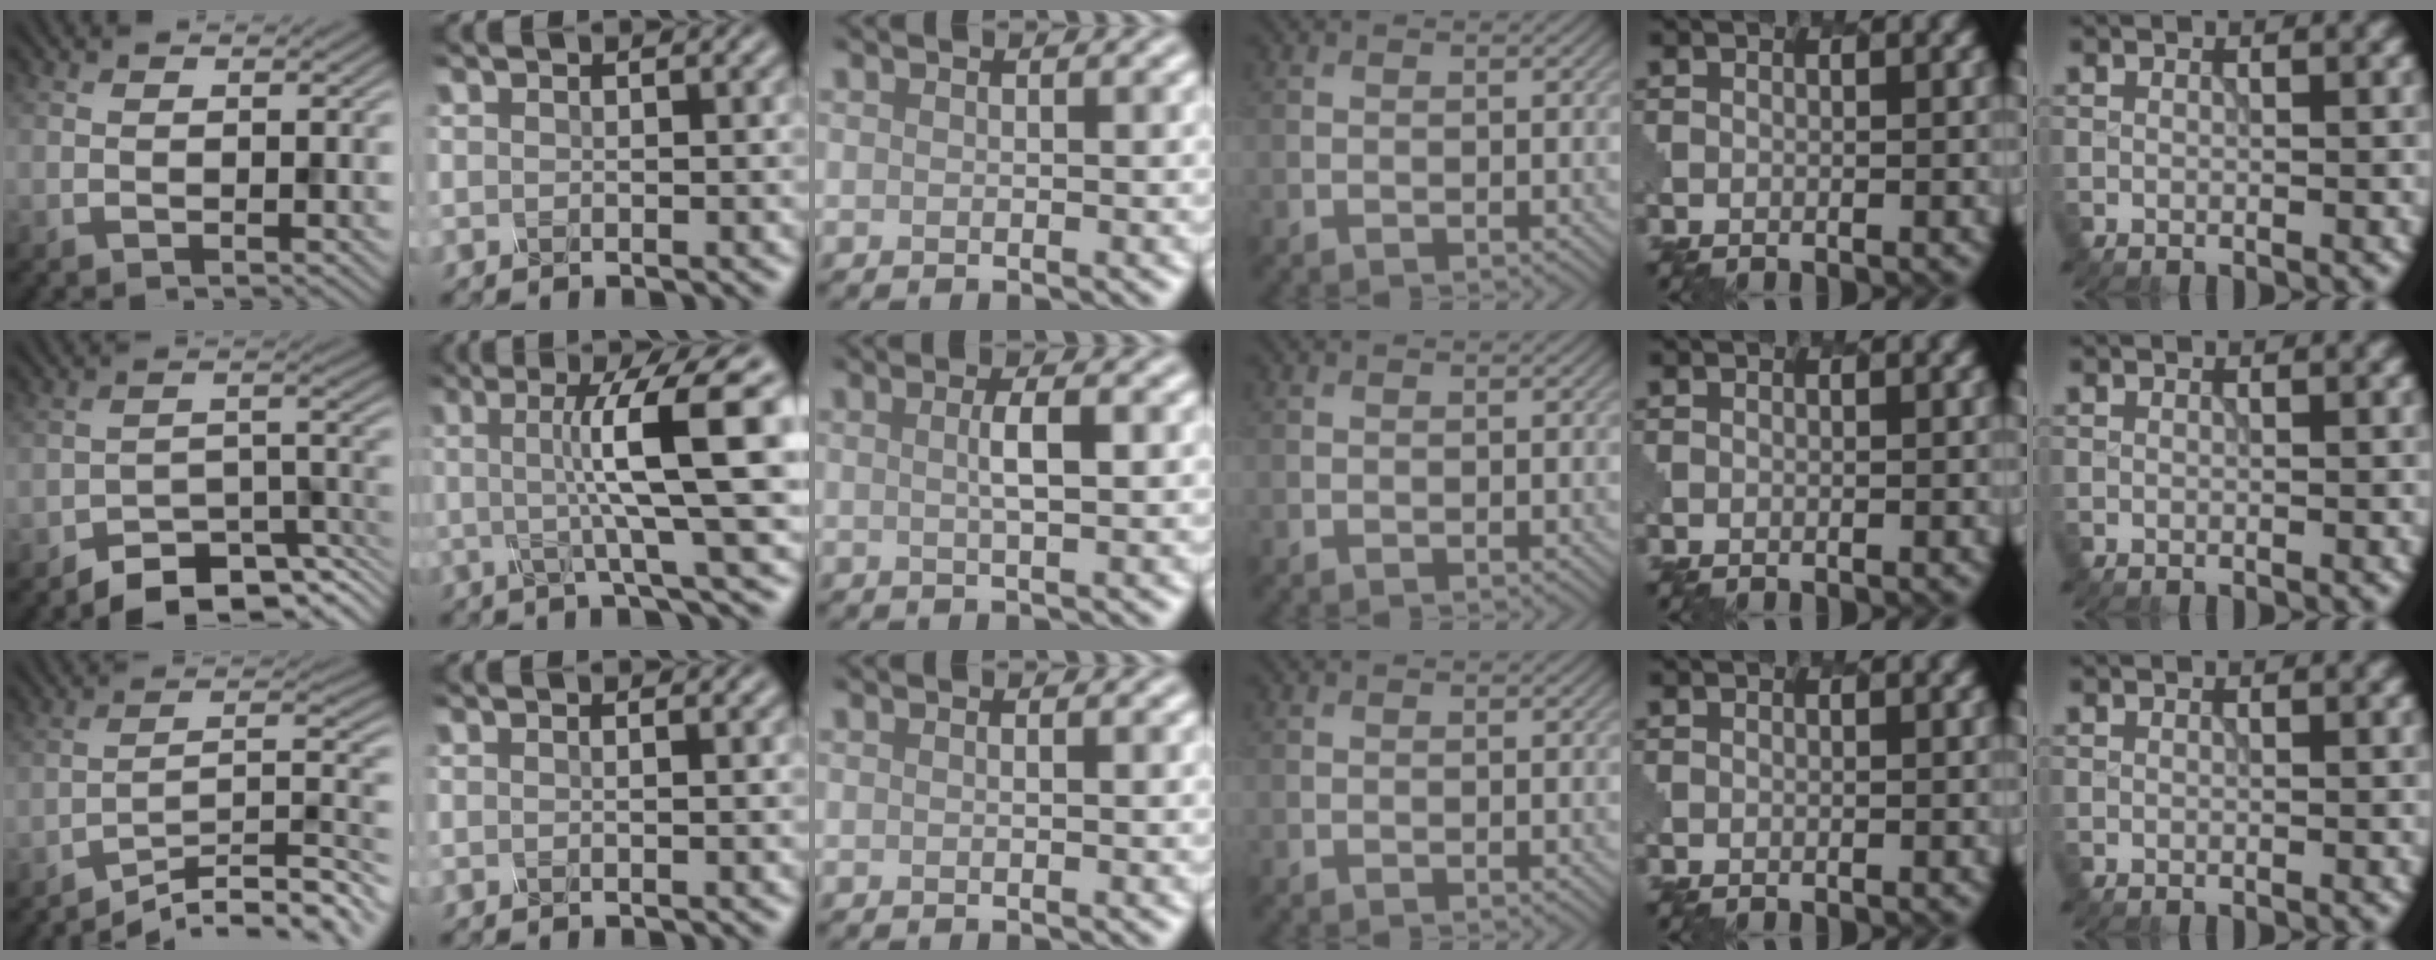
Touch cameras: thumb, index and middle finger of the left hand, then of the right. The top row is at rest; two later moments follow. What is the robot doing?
{"motion": "shake", "object": "salt shaker"}